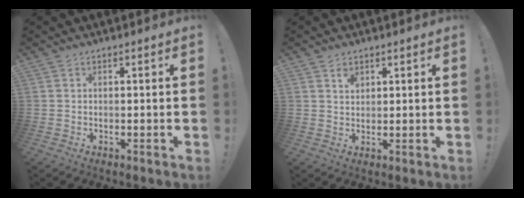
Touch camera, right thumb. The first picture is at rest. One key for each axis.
{"total": 2.3, "fx": 1.5, "fy": 1.5, "fz": 0.7, "tx": 0.007, "ty": -0.014, "tz": 0.024}